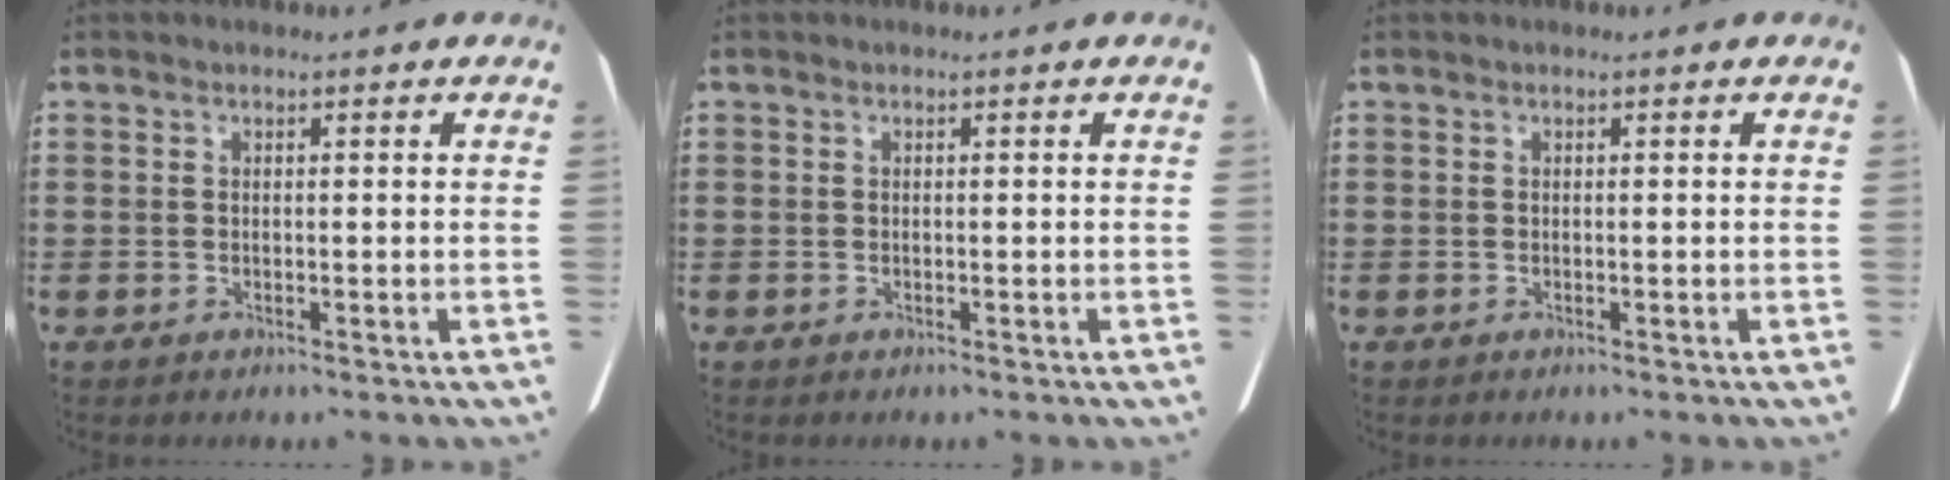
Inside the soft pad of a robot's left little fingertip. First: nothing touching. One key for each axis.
{"total": 0.0}
{"total": 0.0}